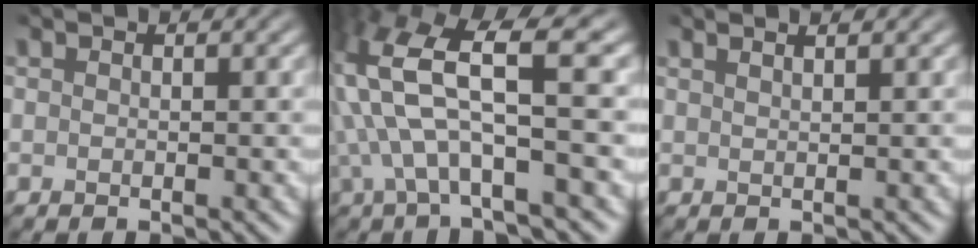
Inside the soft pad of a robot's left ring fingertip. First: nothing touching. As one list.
[{"total": 8.8, "force": [0.4, 2.5, 8.4], "torque": [-0.187, 0.013, 0.003]}, {"total": 2.4, "force": [1.6, 0.9, 1.5], "torque": [0.001, 0.002, -0.003]}]